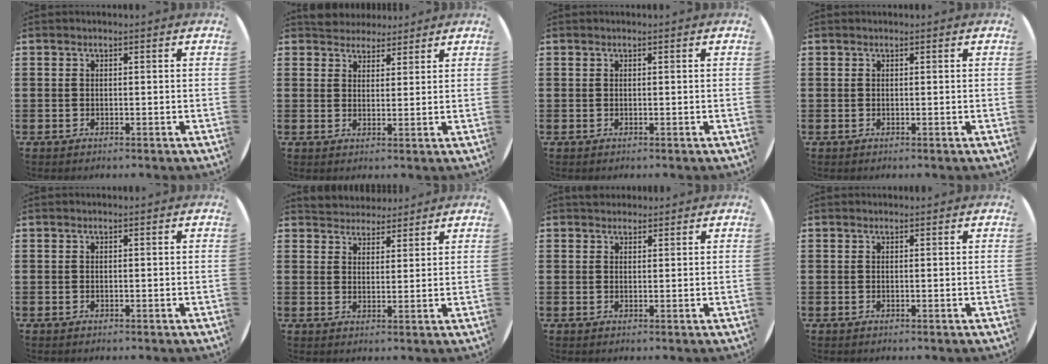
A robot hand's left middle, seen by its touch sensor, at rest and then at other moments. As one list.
[{"total": 3.6, "force": [3.3, 1.2, 0.0], "torque": [-0.009, -0.002, 0.065]}, {"total": 0.0}, {"total": 0.0}, {"total": 0.0}, {"total": 3.7, "force": [3.6, 1.0, -0.2], "torque": [-0.007, -0.007, 0.068]}, {"total": 1.4, "force": [1.3, 0.5, -0.2], "torque": [0.002, 0.004, 0.026]}, {"total": 0.0}]